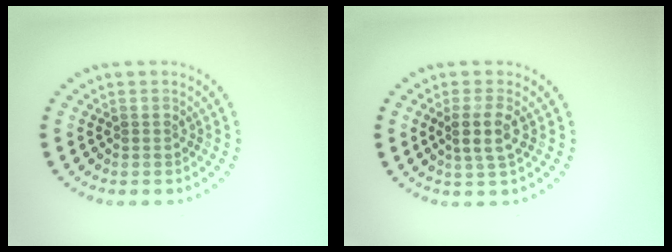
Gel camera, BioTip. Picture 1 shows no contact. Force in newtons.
{"total": 2.5, "press": 2.2, "slide": 1.2}